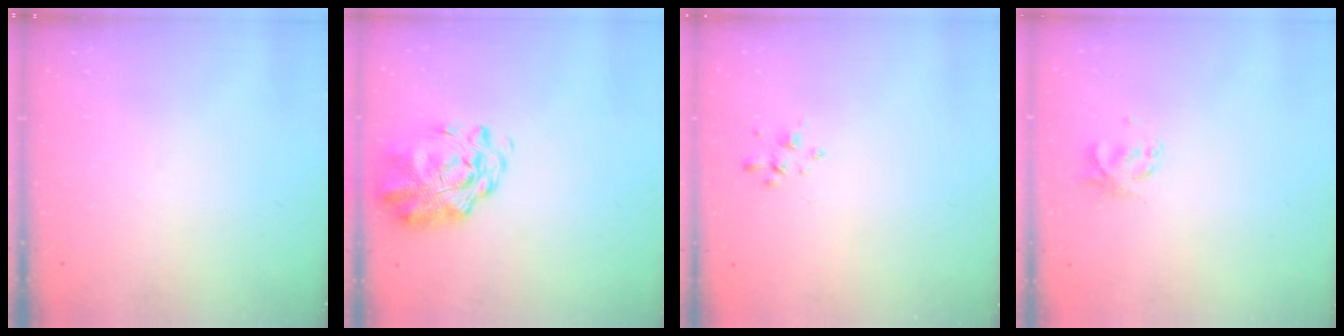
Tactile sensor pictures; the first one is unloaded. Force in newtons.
{"total": 3.2, "press": 2.6, "slide": 1.8}
{"total": 2.6, "press": 2.4, "slide": 0.8}
{"total": 2.0, "press": 1.9, "slide": 0.5}